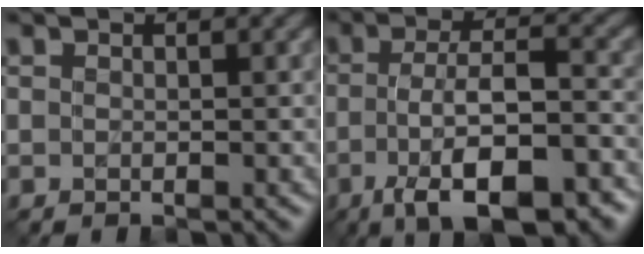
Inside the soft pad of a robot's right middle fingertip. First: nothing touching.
{"total": 10.3, "force": [-4.6, 3.6, 8.5], "torque": [-0.144, -0.003, -0.071]}